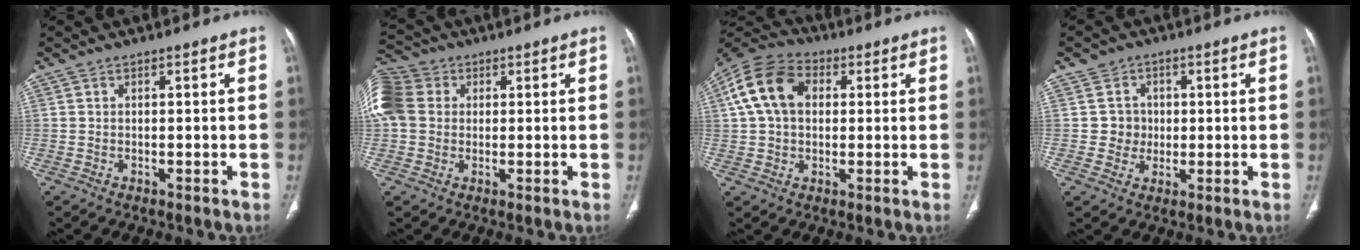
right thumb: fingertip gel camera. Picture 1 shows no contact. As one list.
[{"total": 13.0, "force": [2.7, 10.9, 6.6], "torque": [-0.164, 0.033, 0.046]}, {"total": 12.9, "force": [2.7, 9.1, 8.6], "torque": [-0.157, 0.025, 0.039]}, {"total": 4.9, "force": [0.4, 4.9, 0.1], "torque": [0.035, 0.009, 0.003]}]